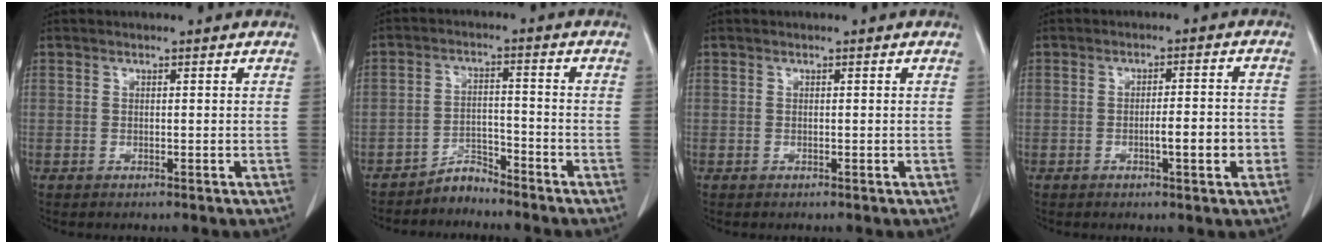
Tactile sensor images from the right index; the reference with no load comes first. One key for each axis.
{"total": 3.5, "fx": -3.4, "fy": 1.0, "fz": -0.1, "tx": 0.011, "ty": -0.001, "tz": -0.060}
{"total": 0.0}
{"total": 5.2, "fx": -1.7, "fy": 0.8, "fz": 4.9, "tx": -0.074, "ty": 0.006, "tz": -0.020}